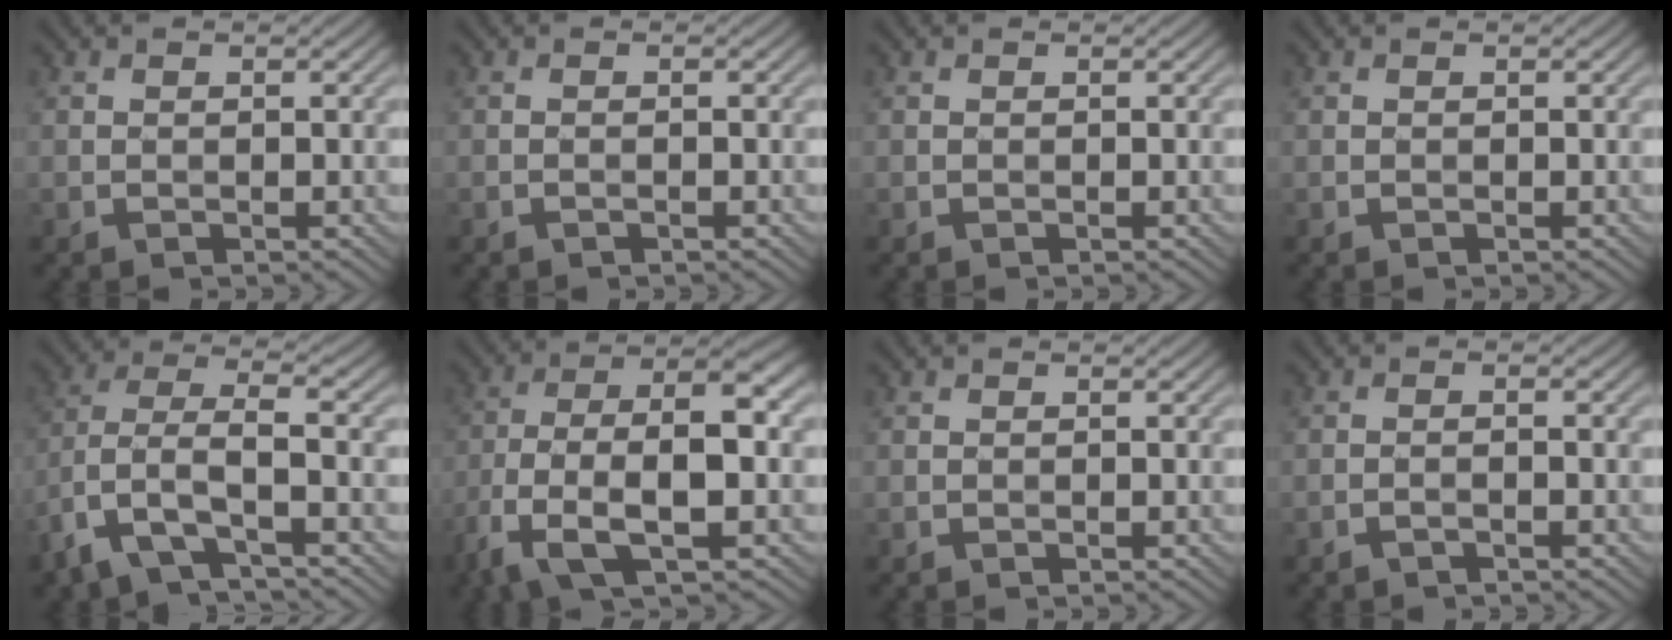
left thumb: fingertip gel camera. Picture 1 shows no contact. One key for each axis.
{"total": 0.5, "fx": -0.3, "fy": 0.0, "fz": 0.4, "tx": -0.008, "ty": 0.001, "tz": -0.007}
{"total": 0.0}
{"total": 0.0}
{"total": 8.5, "fx": -4.2, "fy": 3.1, "fz": 6.7, "tx": -0.155, "ty": 0.001, "tz": -0.095}
{"total": 11.2, "fx": -4.0, "fy": 4.1, "fz": 9.7, "tx": -0.185, "ty": 0.004, "tz": -0.079}
{"total": 0.0}
{"total": 1.1, "fx": -0.7, "fy": 0.0, "fz": 0.8, "tx": -0.015, "ty": 0.005, "tz": -0.017}